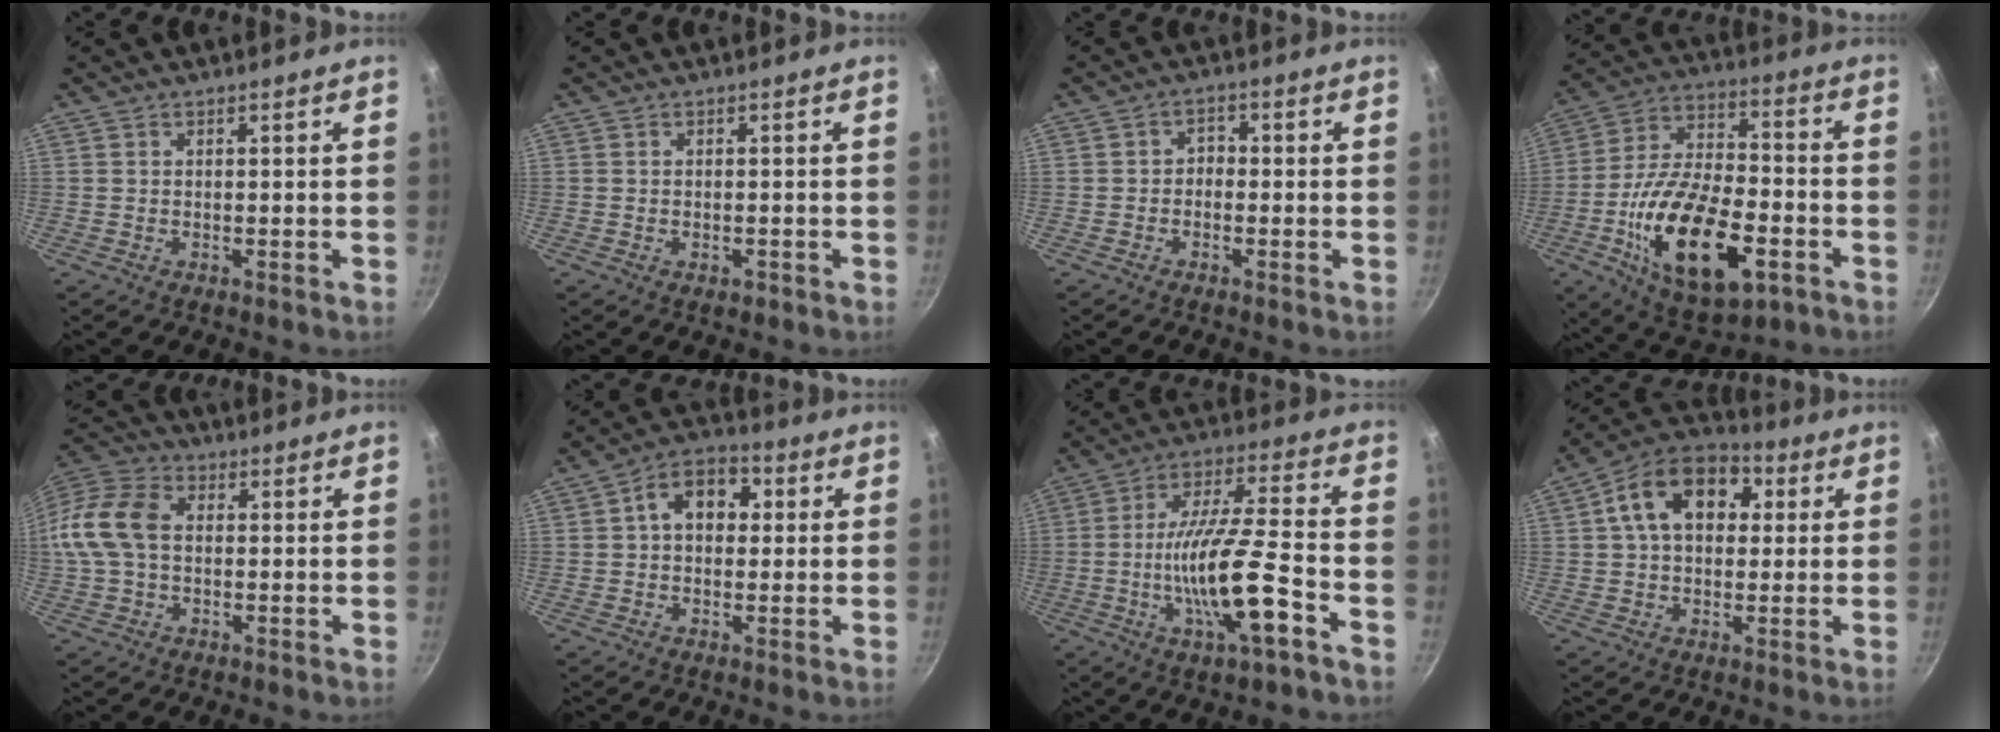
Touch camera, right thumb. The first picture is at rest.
{"total": 1.2, "force": [-0.6, 0.7, 0.8], "torque": [-0.012, 0.002, -0.009]}
{"total": 2.2, "force": [-0.9, 1.7, 1.1], "torque": [-0.008, 0.015, -0.020]}
{"total": 23.9, "force": [-7.9, 11.8, 19.2], "torque": [-0.329, 0.026, -0.132]}
{"total": 12.7, "force": [0.5, 8.8, 9.2], "torque": [-0.173, 0.030, -0.006]}
{"total": 9.3, "force": [1.7, 6.6, 6.3], "torque": [-0.058, 0.020, 0.011]}
{"total": 16.7, "force": [-5.8, 3.8, 15.2], "torque": [-0.270, 0.025, -0.109]}
{"total": 15.1, "force": [3.6, 10.4, 10.4], "torque": [-0.136, 0.023, 0.038]}